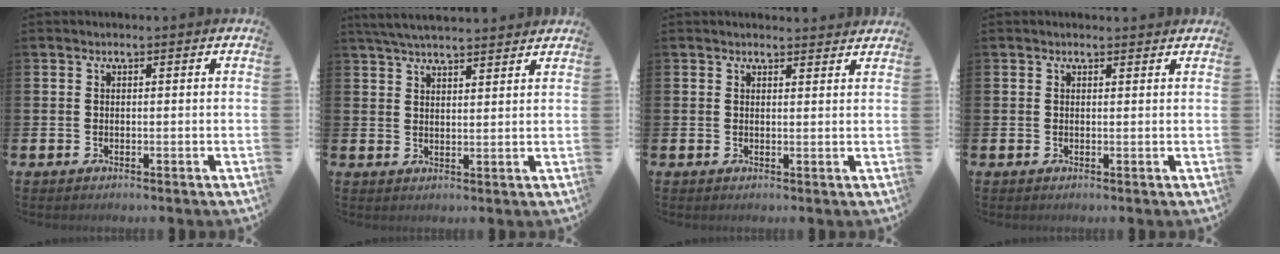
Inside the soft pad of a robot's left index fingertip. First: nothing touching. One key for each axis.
{"total": 4.8, "fx": 4.6, "fy": 0.4, "fz": 1.1, "tx": -0.029, "ty": -0.016, "tz": 0.085}
{"total": 1.7, "fx": 1.7, "fy": 0.2, "fz": 0.0, "tx": 0.008, "ty": -0.009, "tz": 0.029}
{"total": 0.7, "fx": 0.7, "fy": 0.1, "fz": 0.2, "tx": 0.006, "ty": -0.002, "tz": 0.010}